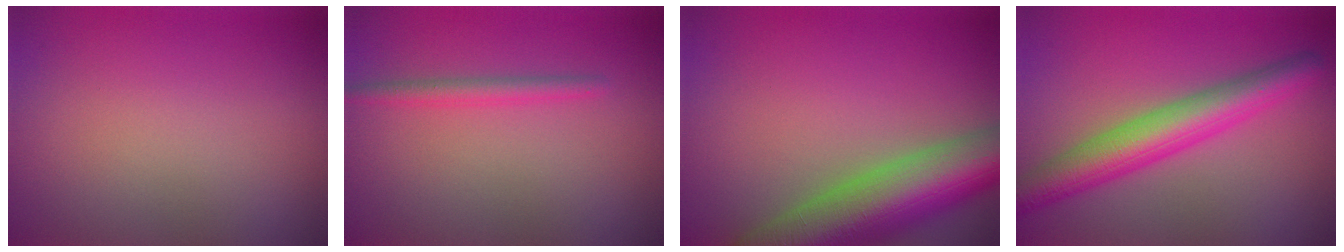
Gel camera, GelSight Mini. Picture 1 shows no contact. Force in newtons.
{"total": 1.7, "press": 1.7, "slide": 0.0}
{"total": 11.2, "press": 11.2, "slide": 0.6}
{"total": 6.0, "press": 6.0, "slide": 0.1}